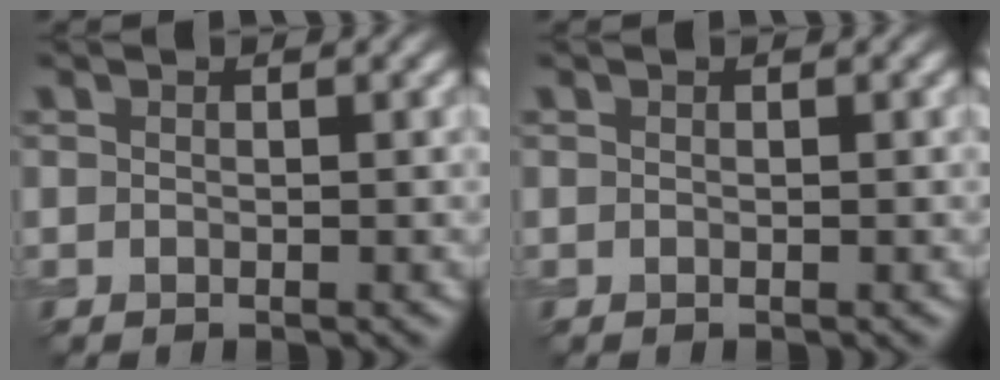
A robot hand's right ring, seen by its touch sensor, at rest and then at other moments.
{"total": 0.0}